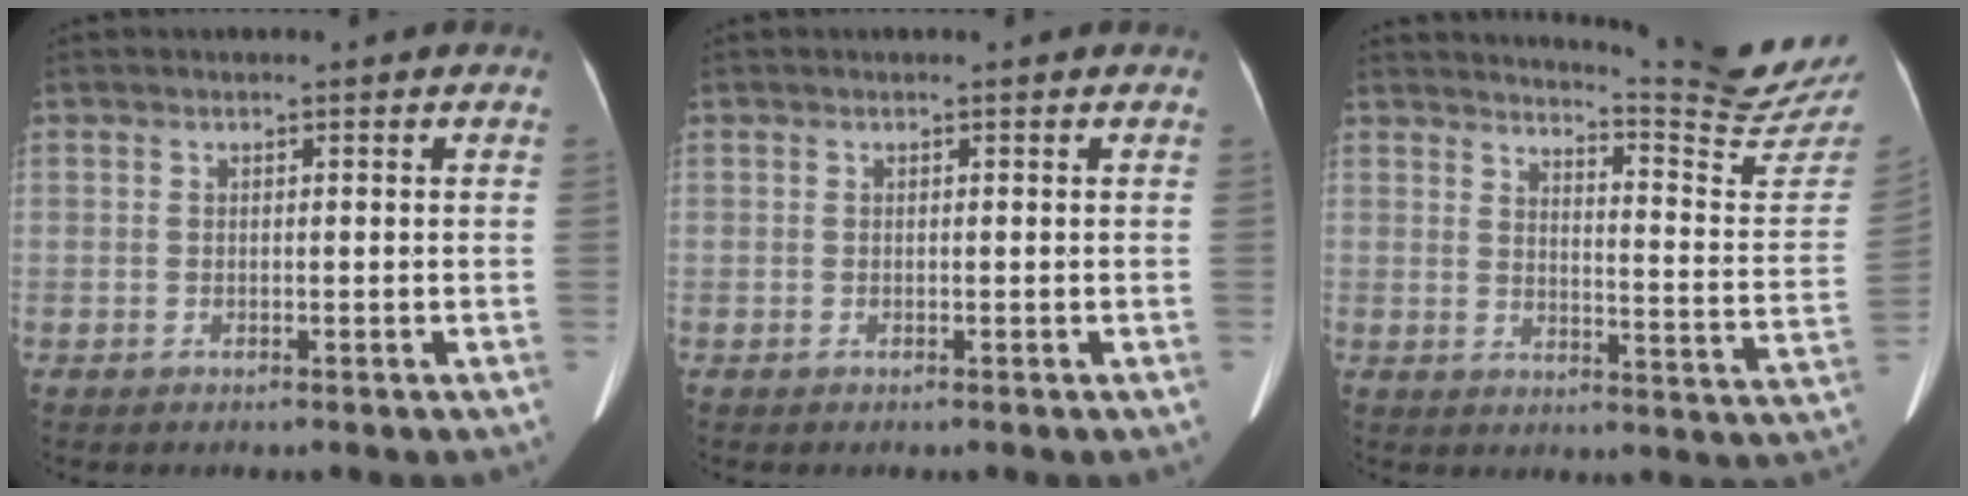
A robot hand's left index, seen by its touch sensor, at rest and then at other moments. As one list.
[{"total": 0.0}, {"total": 16.8, "force": [16.4, -2.0, 3.2], "torque": [-0.054, -0.135, 0.188]}]